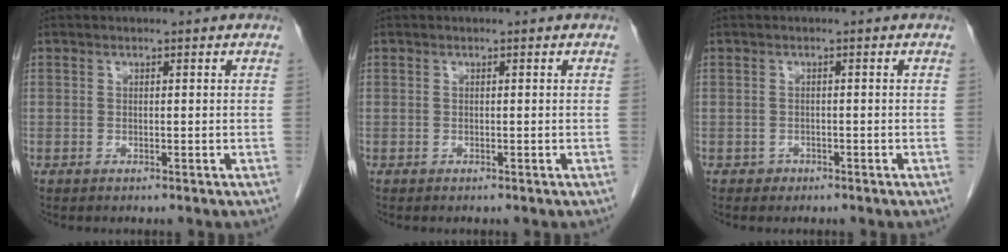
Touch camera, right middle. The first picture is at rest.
{"total": 0.0}
{"total": 1.0, "force": [-0.7, 0.8, 0.0], "torque": [-0.001, 0.003, -0.012]}